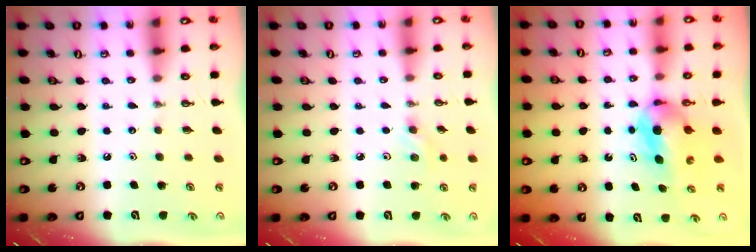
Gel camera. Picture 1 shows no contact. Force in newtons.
{"total": 3.4, "press": 3.3, "slide": 0.8}
{"total": 6.0, "press": 4.6, "slide": 3.8}